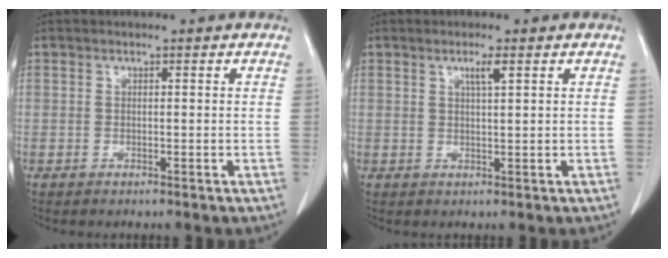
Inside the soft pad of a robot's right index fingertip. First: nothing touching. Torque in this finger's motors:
{"motor_torque": [0.04, 0.02, 0.03, 0.03]}